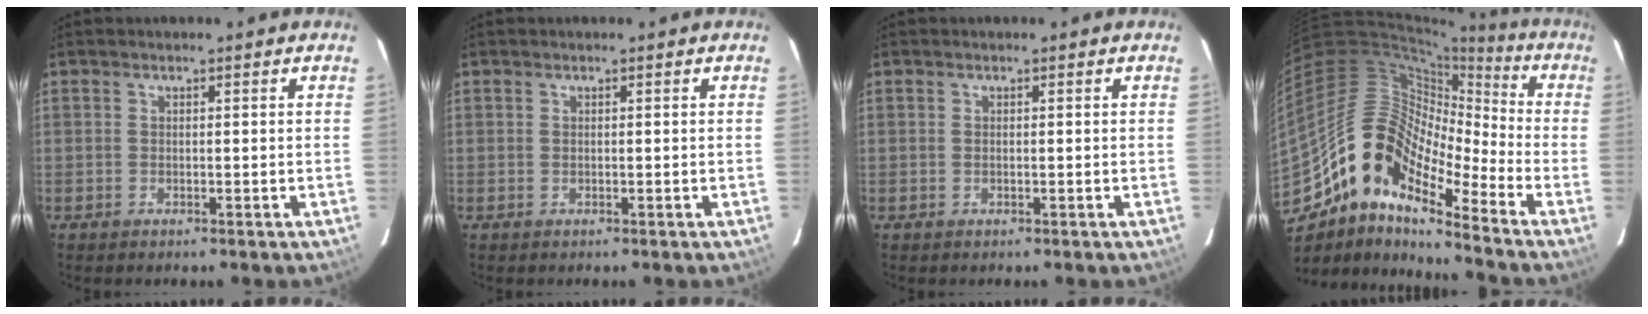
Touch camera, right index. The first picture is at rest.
{"total": 0.0}
{"total": 0.0}
{"total": 15.9, "force": [-10.8, 5.9, 10.0], "torque": [-0.155, 0.004, -0.223]}